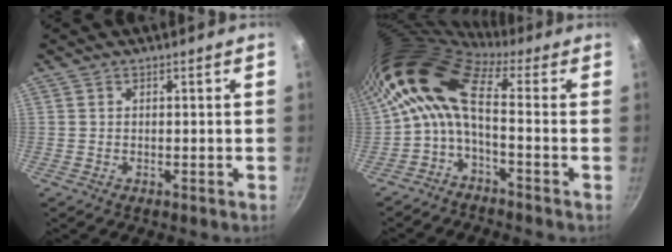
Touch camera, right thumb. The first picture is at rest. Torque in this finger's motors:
{"motor_torque": [-0.90, 2.22, 2.15, 0.00, 0.77]}